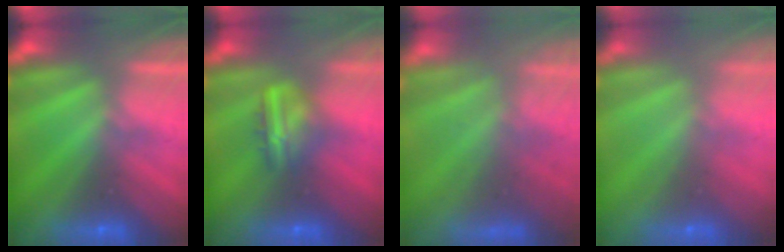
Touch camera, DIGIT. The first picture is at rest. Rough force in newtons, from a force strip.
{"total": 8.3}
{"total": 7.0}
{"total": 7.4}